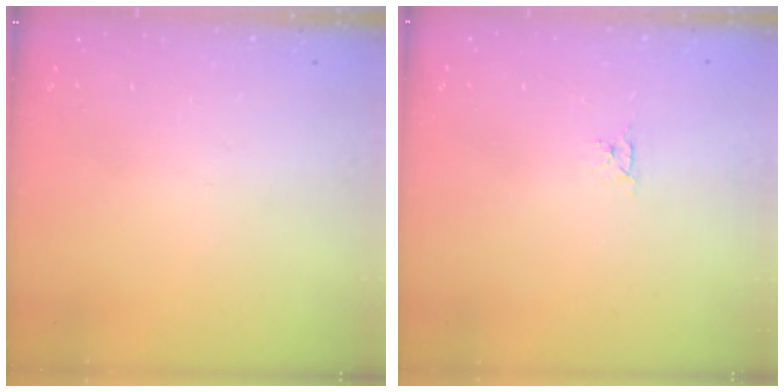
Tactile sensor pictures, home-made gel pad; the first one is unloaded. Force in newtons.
{"total": 2.8, "press": 2.8, "slide": 0.4}